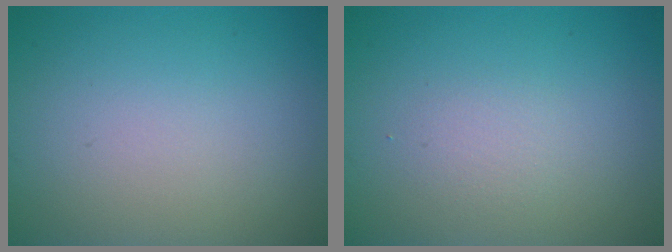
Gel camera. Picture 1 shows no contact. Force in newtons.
{"total": 1.2, "press": 1.2, "slide": 0.0}